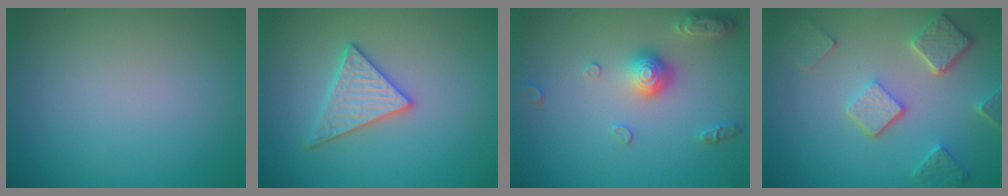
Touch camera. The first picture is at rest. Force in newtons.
{"total": 3.0, "press": 3.0, "slide": 0.1}
{"total": 3.1, "press": 2.7, "slide": 1.6}
{"total": 5.1, "press": 3.9, "slide": 3.2}